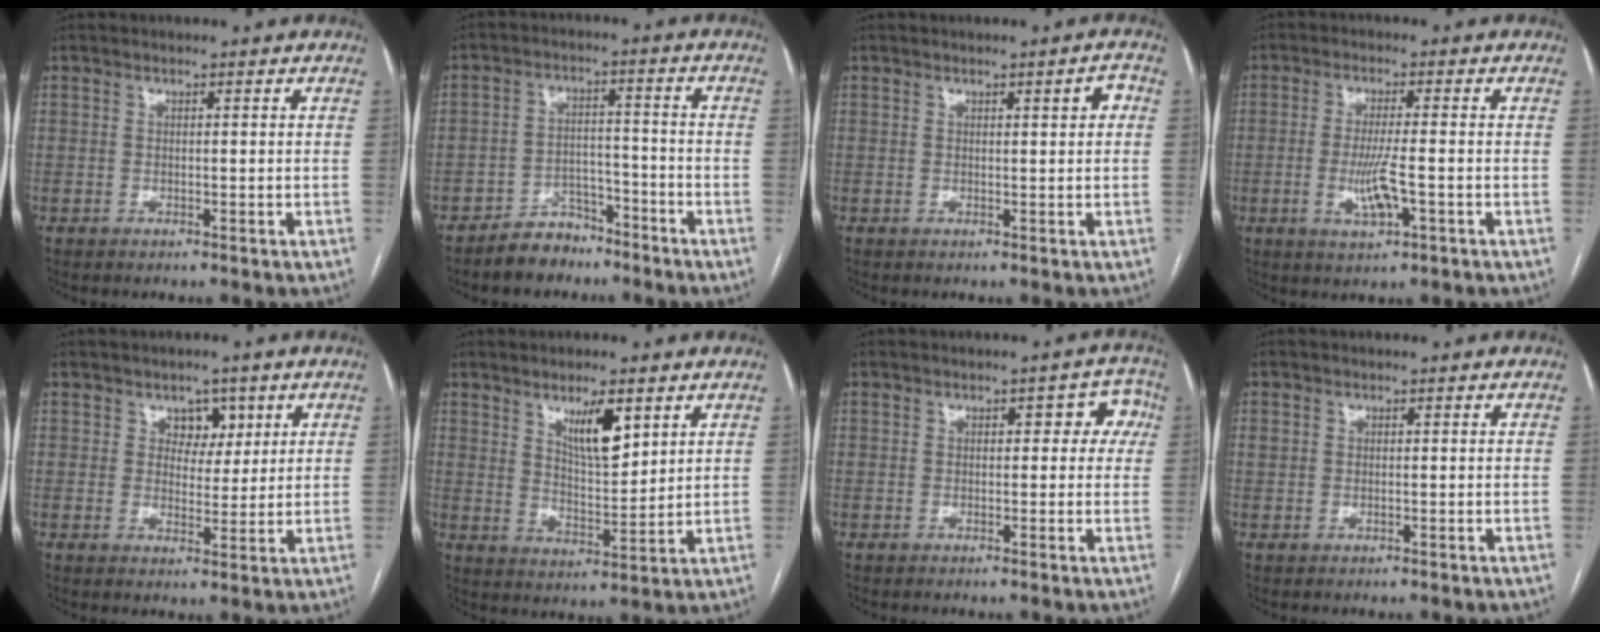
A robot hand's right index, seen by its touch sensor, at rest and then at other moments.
{"total": 5.9, "force": [-4.8, 3.3, 1.0], "torque": [-0.012, 0.013, -0.081]}
{"total": 2.0, "force": [0.6, 0.4, 1.9], "torque": [-0.022, 0.005, 0.007]}
{"total": 5.6, "force": [-1.5, 0.7, 5.4], "torque": [-0.110, -0.011, -0.025]}
{"total": 4.2, "force": [2.0, 3.1, 1.9], "torque": [-0.015, 0.005, 0.030]}
{"total": 7.3, "force": [4.0, 2.0, 5.8], "torque": [-0.103, -0.008, 0.074]}
{"total": 4.5, "force": [0.8, 2.6, 3.5], "torque": [-0.020, 0.029, 0.005]}
{"total": 1.0, "force": [0.2, 0.9, 0.5], "torque": [-0.012, 0.009, 0.007]}